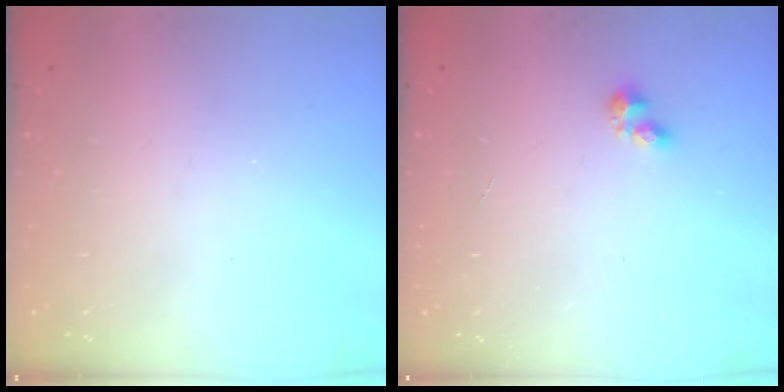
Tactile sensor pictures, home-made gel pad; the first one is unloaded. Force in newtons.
{"total": 2.2, "press": 2.2, "slide": 0.3}